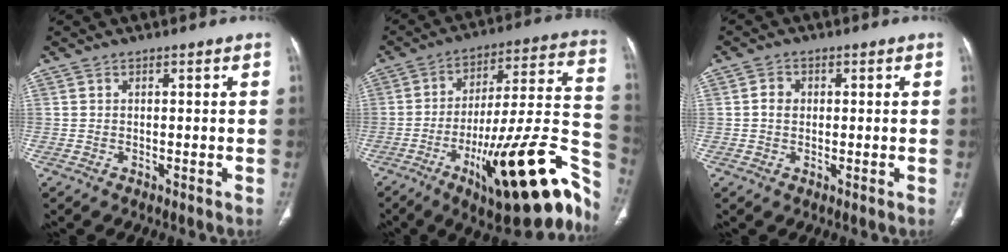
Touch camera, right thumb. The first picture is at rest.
{"total": 31.3, "force": [-13.9, 8.9, 26.7], "torque": [-0.303, 0.076, -0.197]}
{"total": 2.4, "force": [0.1, 2.0, 1.3], "torque": [-0.013, 0.007, -0.001]}